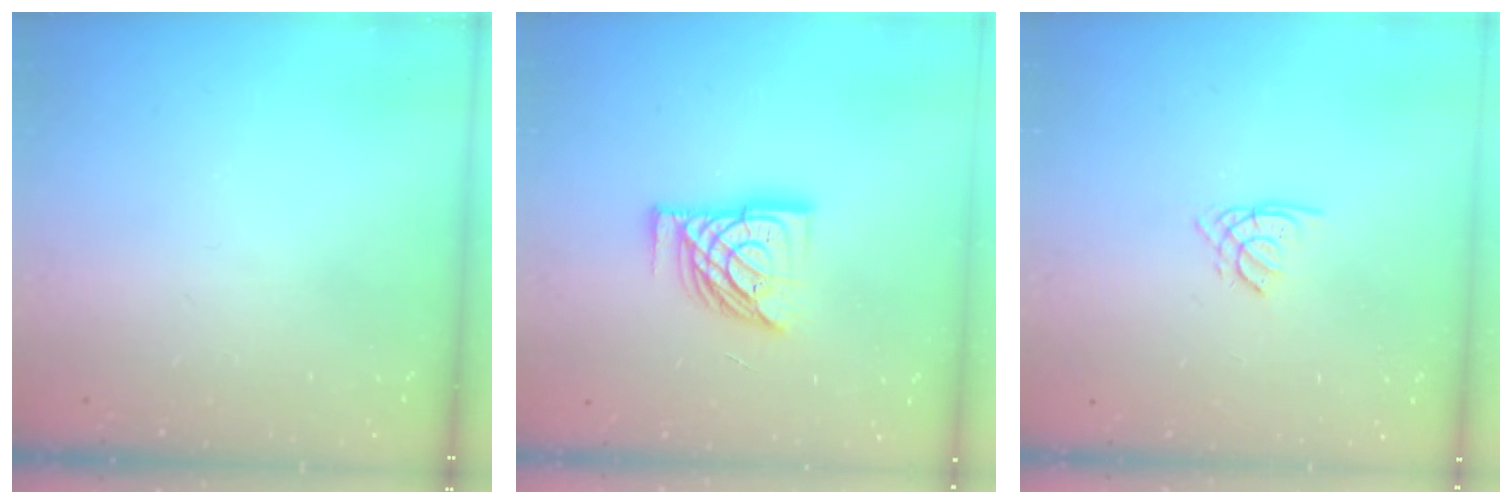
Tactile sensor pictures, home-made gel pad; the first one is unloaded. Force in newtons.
{"total": 14.7, "press": 14.7, "slide": 1.6}
{"total": 1.1, "press": 1.1, "slide": 0.3}